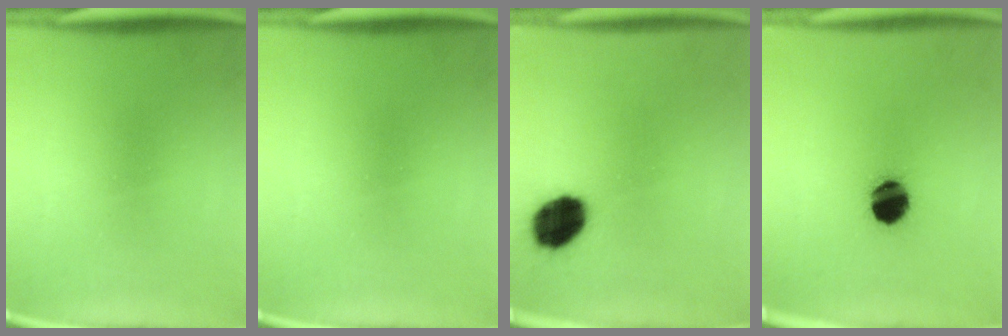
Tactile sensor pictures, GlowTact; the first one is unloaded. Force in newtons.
{"total": 0.0}
{"total": 11.1}
{"total": 9.4}